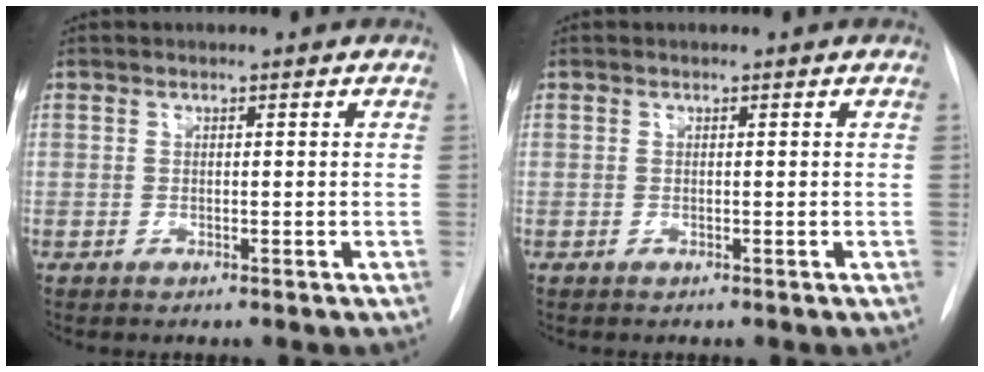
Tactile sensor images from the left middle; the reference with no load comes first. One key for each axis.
{"total": 0.0}